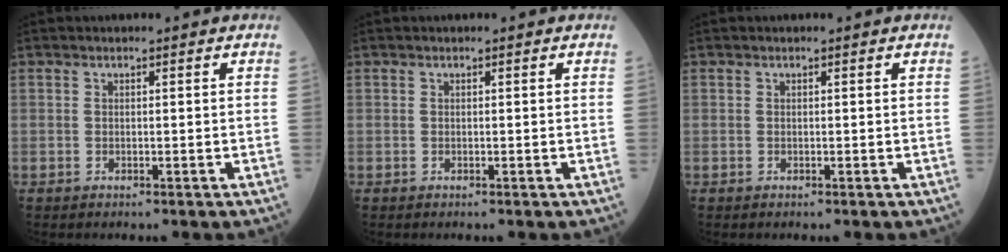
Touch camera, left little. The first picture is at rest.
{"total": 0.0}
{"total": 0.0}